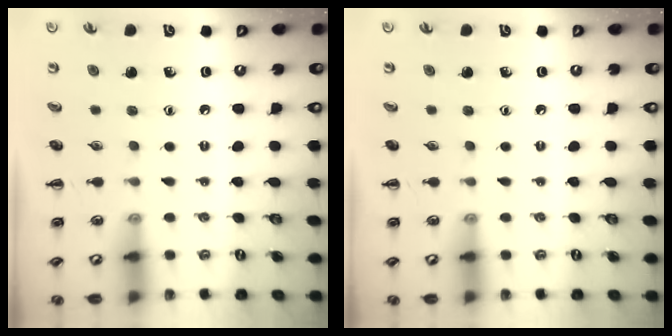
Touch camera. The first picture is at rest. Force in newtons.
{"total": 0.0}